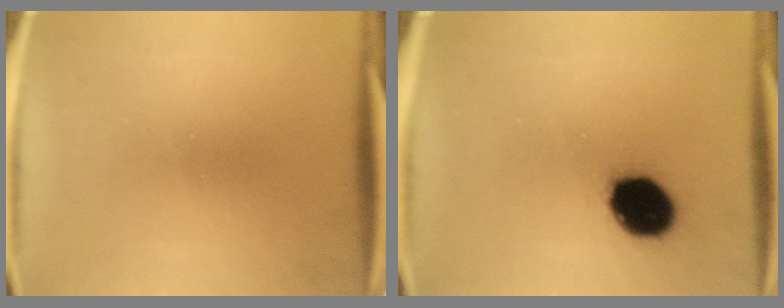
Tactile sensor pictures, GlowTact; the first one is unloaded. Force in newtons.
{"total": 14.0}